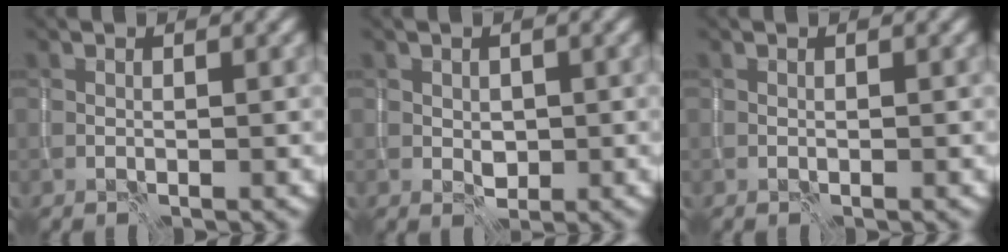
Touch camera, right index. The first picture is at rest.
{"total": 1.3, "force": [-0.2, 1.1, 0.7], "torque": [-0.013, -0.005, 0.003]}
{"total": 0.0}